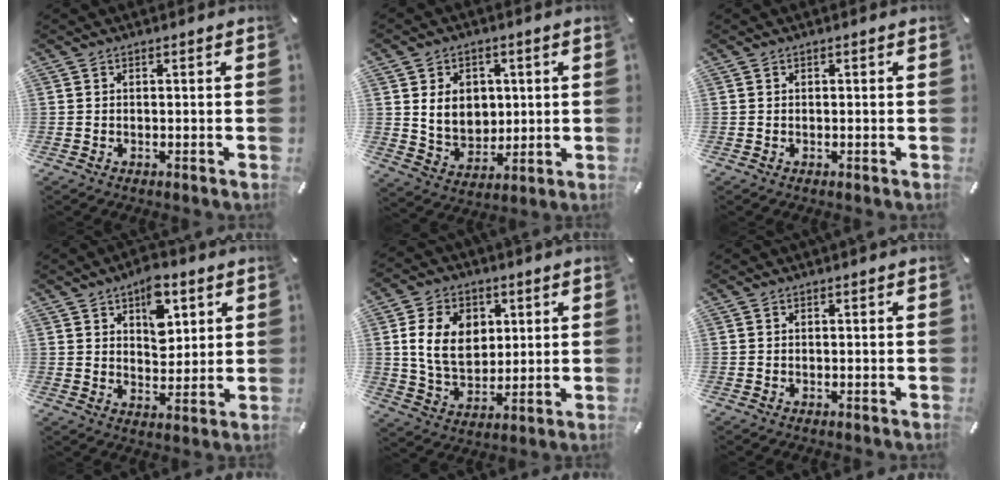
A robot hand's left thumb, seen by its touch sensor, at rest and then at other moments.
{"total": 8.7, "force": [2.2, 7.5, 3.8], "torque": [-0.079, -0.007, 0.038]}
{"total": 0.0}
{"total": 9.7, "force": [4.9, 6.1, 5.7], "torque": [-0.062, -0.018, 0.081]}
{"total": 12.2, "force": [2.9, 9.3, 7.4], "torque": [-0.149, 0.007, 0.051]}
{"total": 0.0}